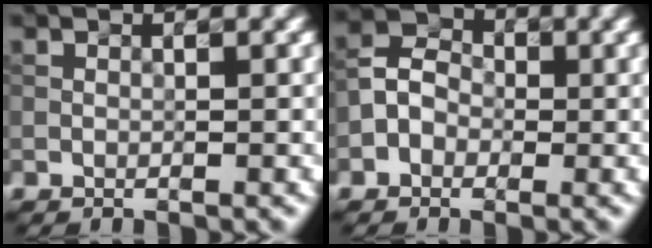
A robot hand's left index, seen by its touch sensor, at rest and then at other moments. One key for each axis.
{"total": 2.8, "fx": -0.7, "fy": 2.4, "fz": 1.4, "tx": -0.025, "ty": 0.014, "tz": -0.025}